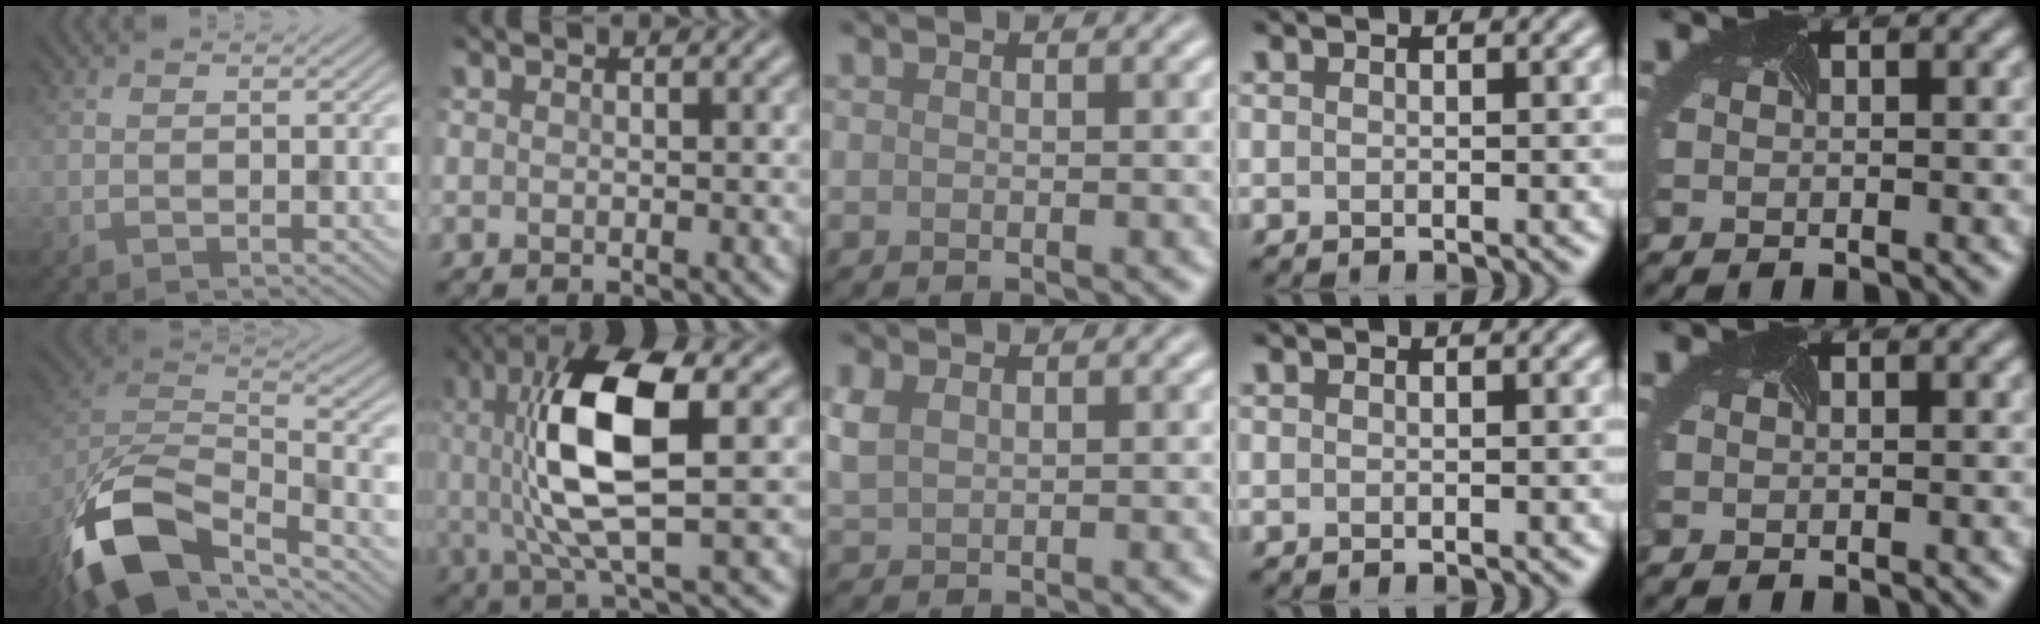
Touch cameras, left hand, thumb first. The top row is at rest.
{"thumb": {"total": 15.3, "force": [-9.5, 6.6, 10.1], "torque": [-0.225, -0.023, -0.181]}, "index": {"total": 10.0, "force": [1.4, 3.0, 9.4], "torque": [-0.188, 0.007, 0.027]}, "middle": {"total": 2.1, "force": [0.8, 1.4, 1.3], "torque": [-0.034, 0.003, 0.019]}}